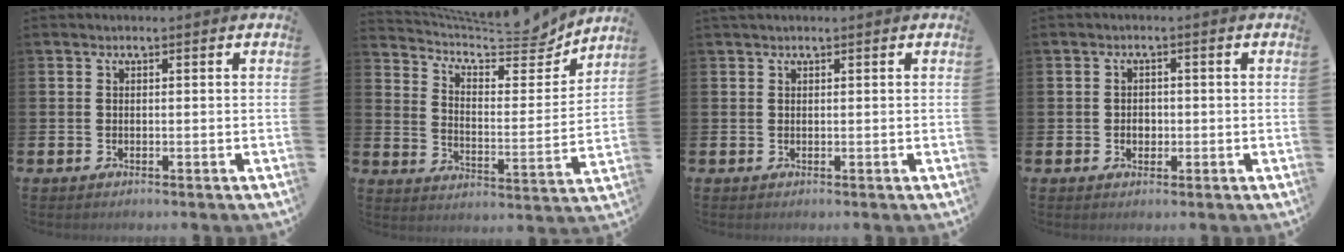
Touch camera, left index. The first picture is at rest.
{"total": 8.4, "force": [7.8, 1.7, 2.5], "torque": [-0.065, -0.068, 0.131]}
{"total": 0.6, "force": [0.6, 0.1, 0.2], "torque": [0.001, 0.000, 0.009]}
{"total": 1.7, "force": [-0.2, 1.4, 0.9], "torque": [-0.005, 0.003, -0.010]}